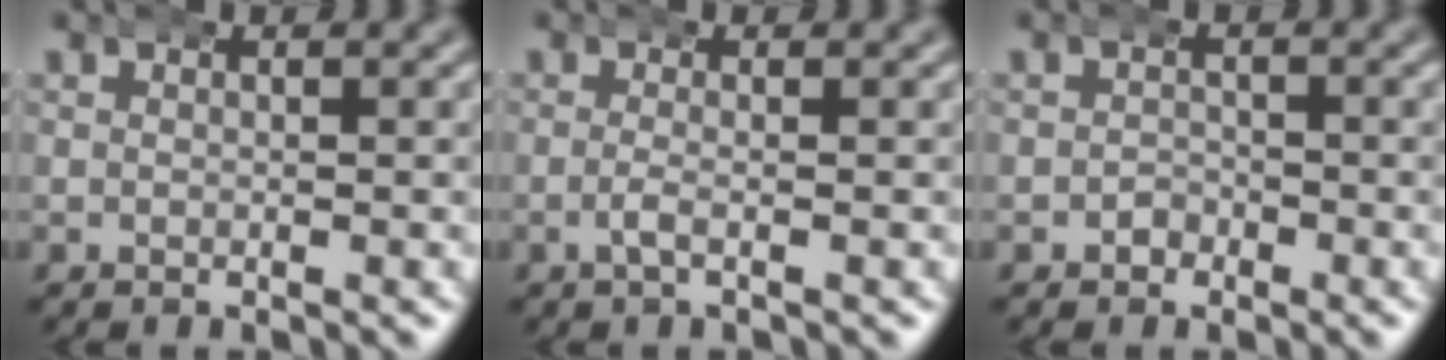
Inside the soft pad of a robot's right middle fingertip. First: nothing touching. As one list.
[{"total": 1.1, "force": [-0.6, -0.3, 0.9], "torque": [-0.028, -0.010, -0.006]}, {"total": 0.8, "force": [-0.4, 0.6, -0.3], "torque": [0.003, -0.006, -0.006]}]